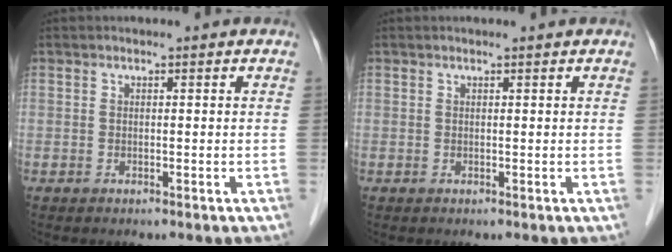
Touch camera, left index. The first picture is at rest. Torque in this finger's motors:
{"motor_torque": [0.18, -0.12, 0.09, 0.01]}